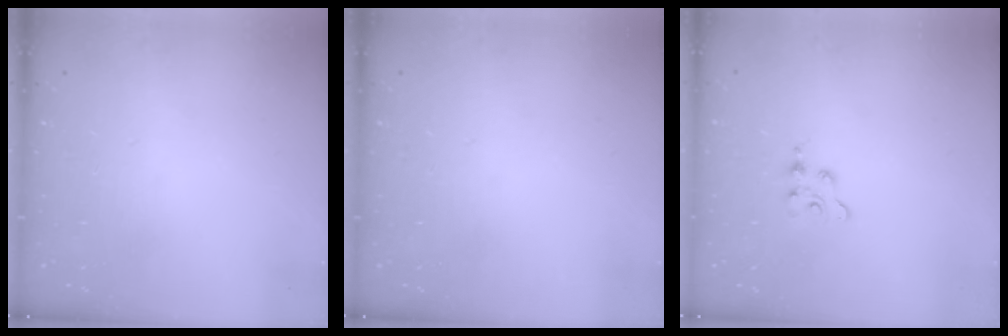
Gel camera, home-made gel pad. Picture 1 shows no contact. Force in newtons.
{"total": 0.0}
{"total": 2.5, "press": 2.5, "slide": 0.4}